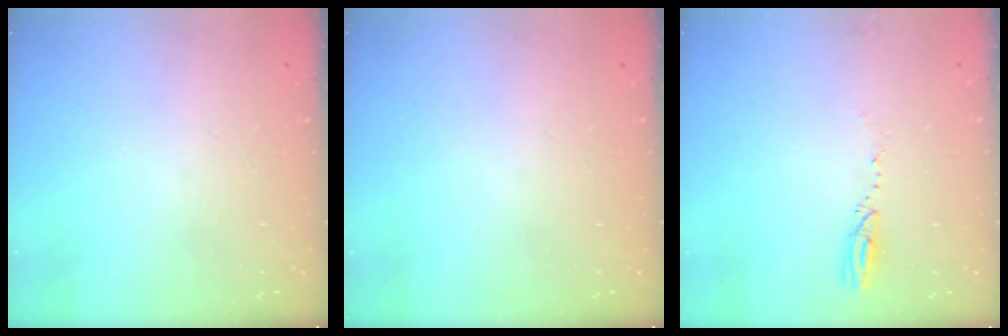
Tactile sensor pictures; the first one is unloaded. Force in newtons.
{"total": 0.0}
{"total": 2.9, "press": 2.9, "slide": 0.4}